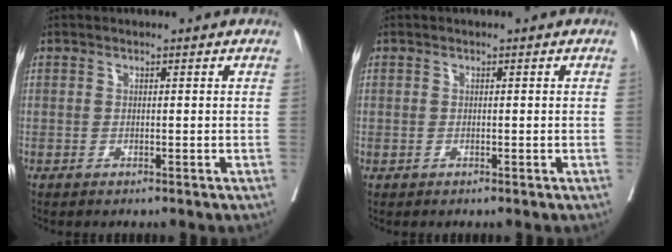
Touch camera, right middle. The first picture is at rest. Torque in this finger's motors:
{"motor_torque": [1.06, -1.08, -0.21, -0.22]}